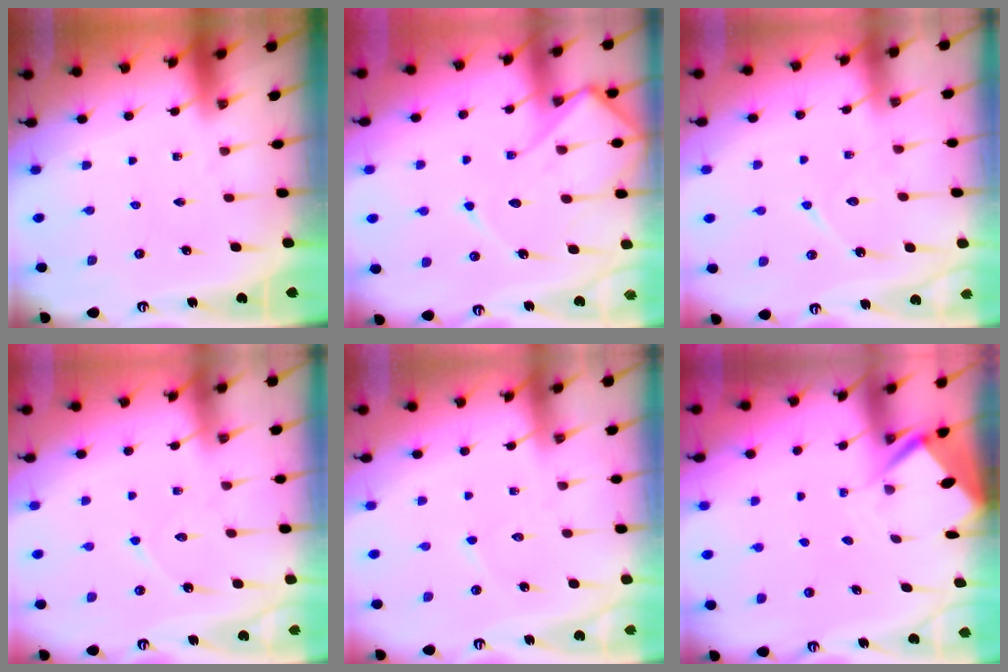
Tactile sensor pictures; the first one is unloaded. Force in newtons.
{"total": 13.8, "press": 13.7, "slide": 1.4}
{"total": 9.3, "press": 9.3, "slide": 0.2}
{"total": 6.7, "press": 6.6, "slide": 0.7}
{"total": 3.9, "press": 3.8, "slide": 0.4}
{"total": 3.6, "press": 3.6, "slide": 0.3}